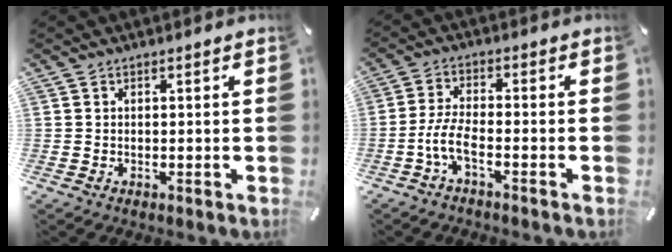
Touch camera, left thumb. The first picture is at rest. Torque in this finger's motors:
{"motor_torque": [0.21, 0.43, 0.26, 0.25, 0.07]}